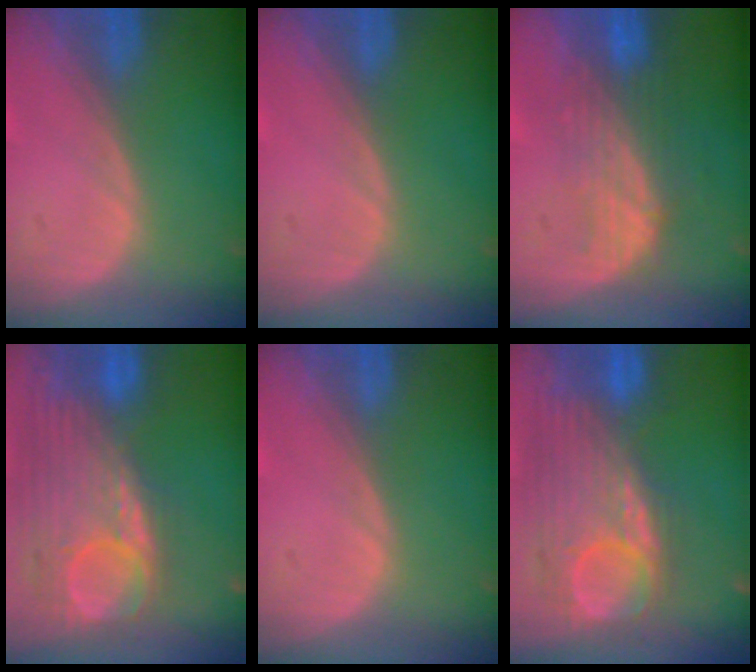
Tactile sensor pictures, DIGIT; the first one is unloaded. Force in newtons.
{"total": 0.0}
{"total": 7.6, "press": 7.1, "slide": 2.8}
{"total": 12.2, "press": 10.4, "slide": 6.3}
{"total": 0.0}
{"total": 11.3, "press": 10.5, "slide": 4.3}